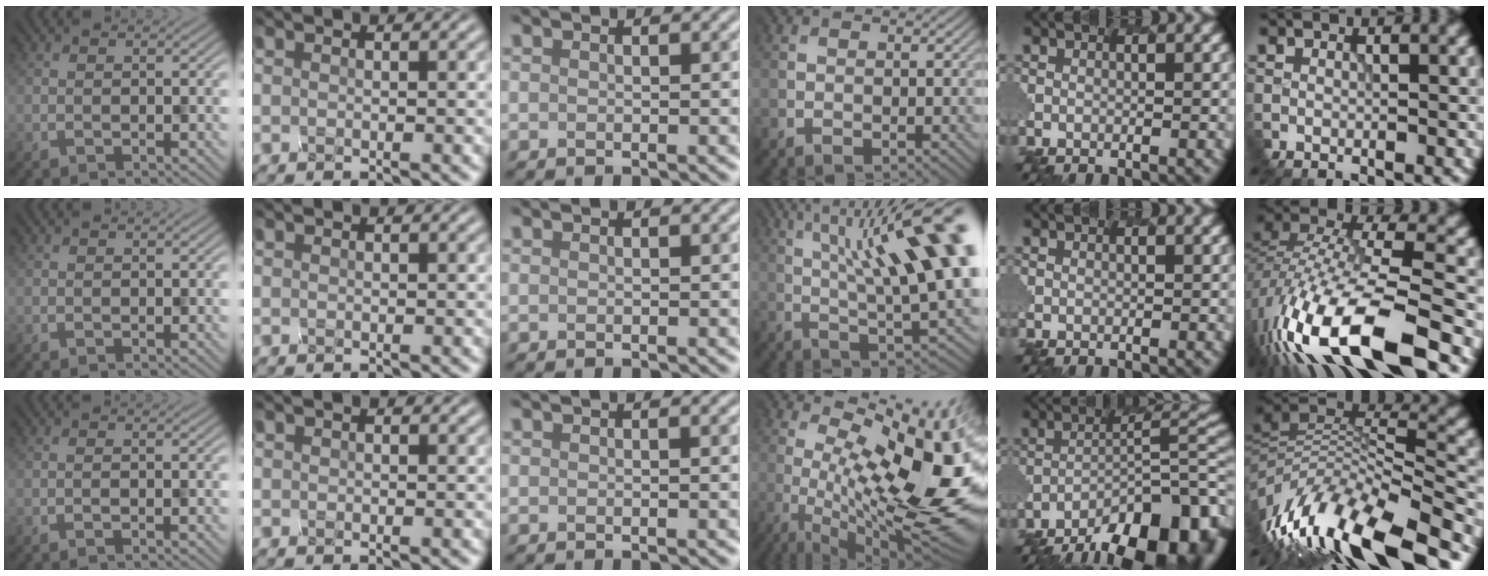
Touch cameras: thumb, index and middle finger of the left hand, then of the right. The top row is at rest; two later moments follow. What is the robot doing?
{"motion": "disassemble", "object": "hinged tin"}